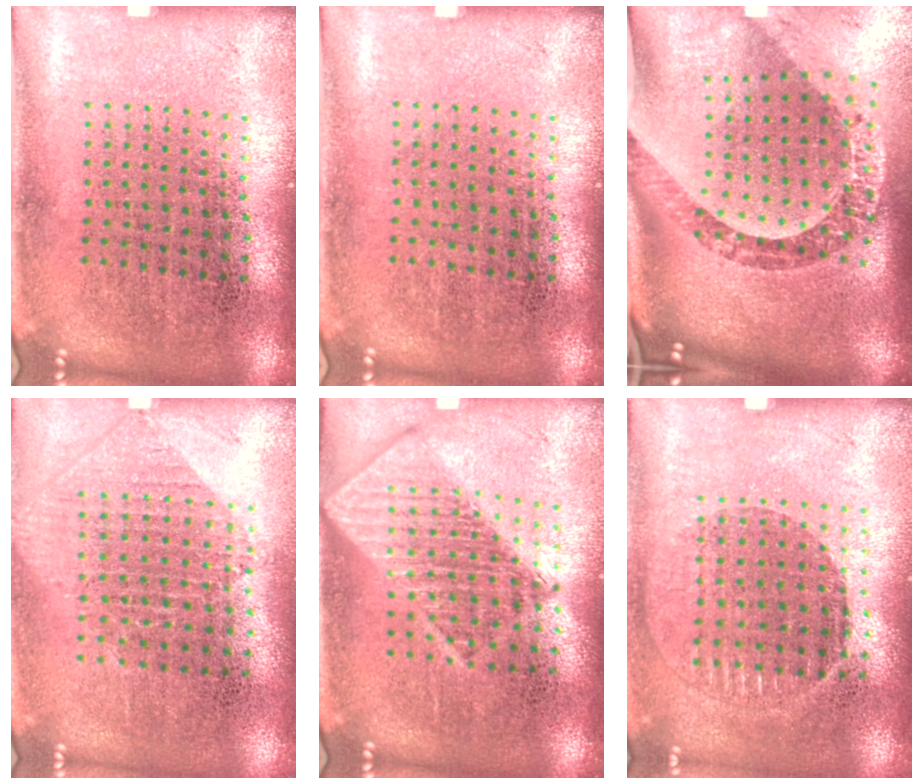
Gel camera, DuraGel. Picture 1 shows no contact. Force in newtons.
{"total": 0.0}
{"total": 3.0, "press": 2.2, "slide": 2.0}
{"total": 0.9, "press": 0.9, "slide": 0.2}
{"total": 1.7, "press": 1.7, "slide": 0.3}
{"total": 0.8, "press": 0.8, "slide": 0.2}